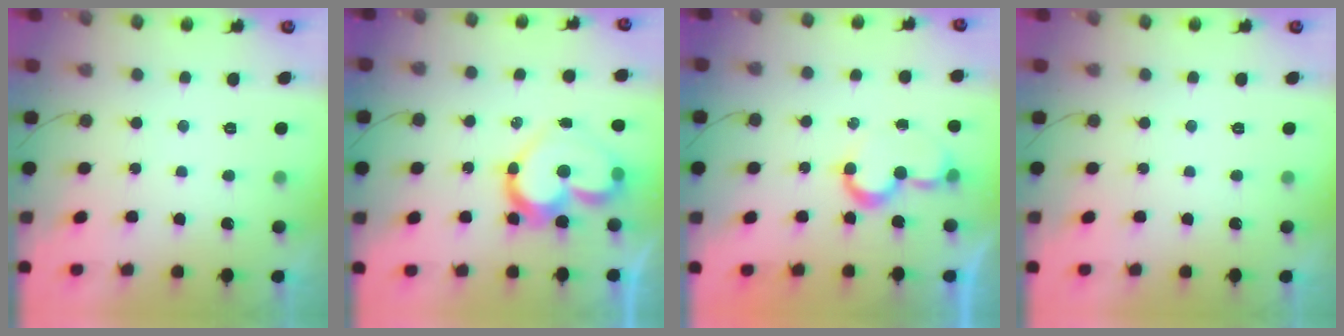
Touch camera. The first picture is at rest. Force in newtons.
{"total": 15.5, "press": 15.4, "slide": 1.3}
{"total": 7.6, "press": 7.5, "slide": 0.7}
{"total": 0.0}